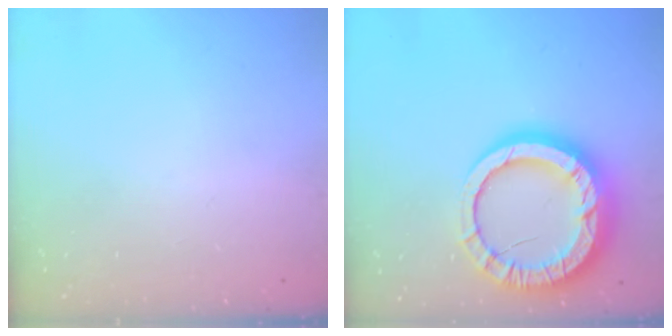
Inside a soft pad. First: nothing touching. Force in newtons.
{"total": 19.9, "press": 19.8, "slide": 2.0}